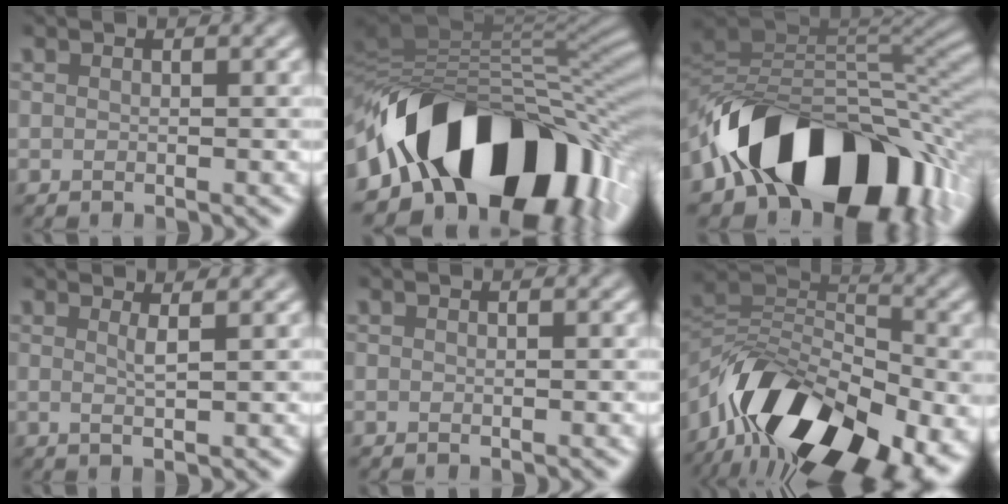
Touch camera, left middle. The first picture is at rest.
{"total": 16.2, "force": [-4.6, 10.2, 11.8], "torque": [-0.178, 0.004, -0.068]}
{"total": 14.6, "force": [-7.1, 8.9, 9.1], "torque": [-0.122, 0.005, -0.126]}
{"total": 1.8, "force": [0.9, 0.4, 1.5], "torque": [-0.022, -0.001, 0.008]}
{"total": 0.0}
{"total": 16.3, "force": [-8.7, 8.6, 10.8], "torque": [-0.195, 0.001, -0.161]}